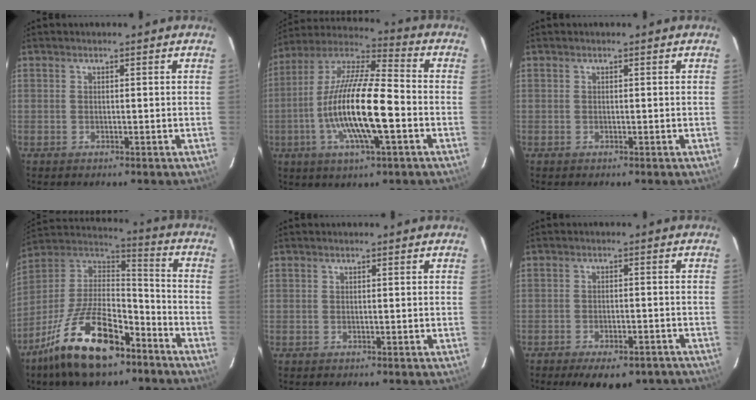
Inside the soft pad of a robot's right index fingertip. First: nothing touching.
{"total": 18.4, "force": [-4.4, 4.0, 17.4], "torque": [-0.335, -0.008, -0.089]}
{"total": 0.0}
{"total": 21.6, "force": [-13.2, 9.3, 14.4], "torque": [-0.283, -0.005, -0.227]}
{"total": 0.0}
{"total": 11.6, "force": [-8.9, 4.5, 5.9], "torque": [-0.121, -0.015, -0.115]}